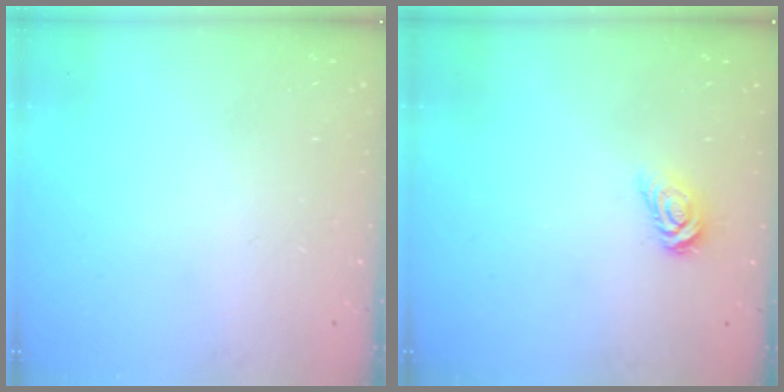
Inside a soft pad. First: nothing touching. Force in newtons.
{"total": 4.4, "press": 4.4, "slide": 0.5}